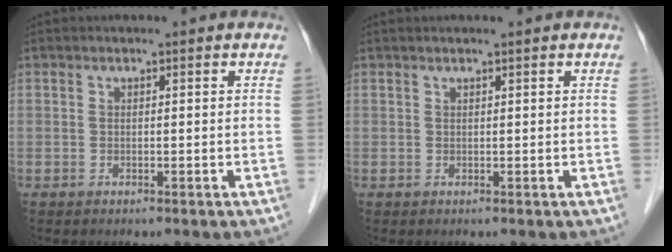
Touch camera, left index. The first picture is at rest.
{"total": 1.3, "force": [1.1, 0.0, 0.8], "torque": [-0.011, 0.014, 0.020]}